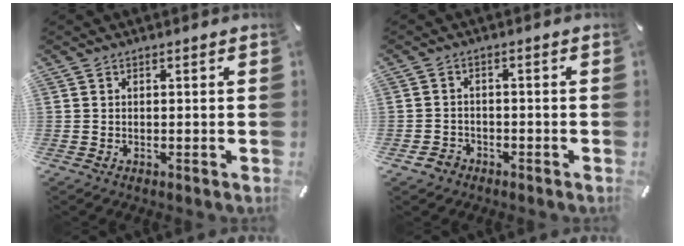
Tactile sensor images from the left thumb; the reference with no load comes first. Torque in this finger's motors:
{"motor_torque": [-0.05, 0.05, 0.01, 0.01, 0.00]}